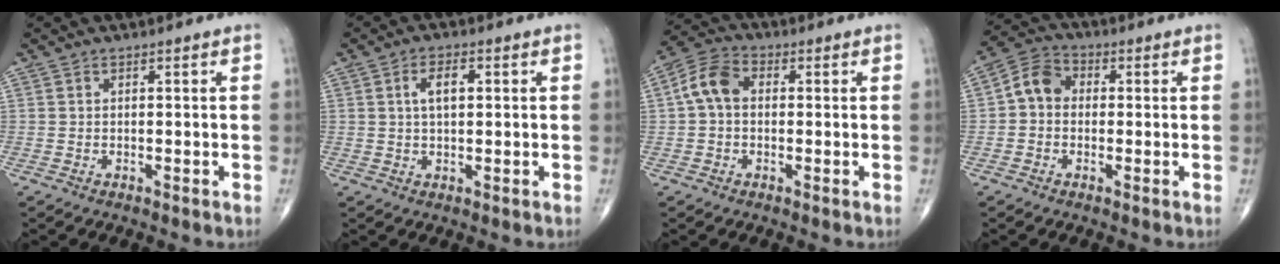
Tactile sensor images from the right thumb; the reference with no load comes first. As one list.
[{"total": 4.5, "force": [1.1, 2.2, 3.8], "torque": [-0.069, 0.004, 0.018]}, {"total": 6.9, "force": [0.5, 4.8, 4.9], "torque": [-0.092, 0.023, -0.001]}, {"total": 6.2, "force": [-0.1, 5.1, 3.6], "torque": [-0.051, 0.023, -0.015]}]